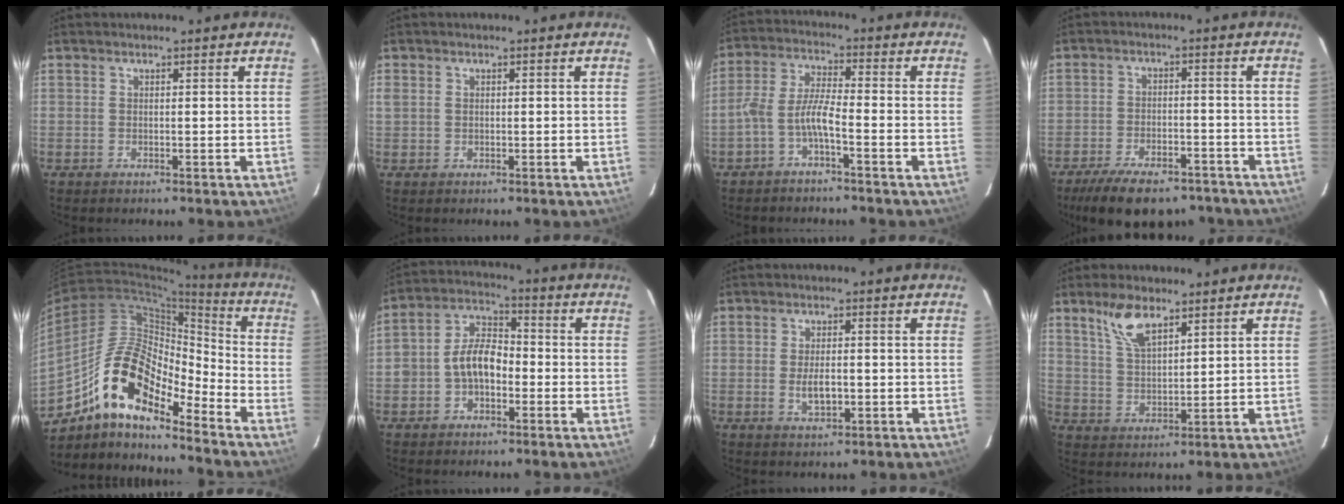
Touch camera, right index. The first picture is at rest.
{"total": 1.7, "force": [0.3, 1.3, 1.0], "torque": [-0.018, 0.000, 0.005]}
{"total": 5.5, "force": [-2.8, 1.0, 4.6], "torque": [-0.109, 0.015, -0.055]}
{"total": 16.3, "force": [-12.6, 6.6, 8.0], "torque": [-0.166, -0.013, -0.180]}
{"total": 15.8, "force": [-11.2, 5.2, 9.9], "torque": [-0.169, 0.014, -0.218]}
{"total": 8.6, "force": [-2.2, 5.8, 6.0], "torque": [-0.116, 0.028, -0.038]}
{"total": 4.7, "force": [-0.8, 2.1, 4.1], "torque": [-0.079, -0.004, -0.010]}
{"total": 7.5, "force": [5.0, 2.9, 4.8], "torque": [-0.092, 0.009, 0.103]}